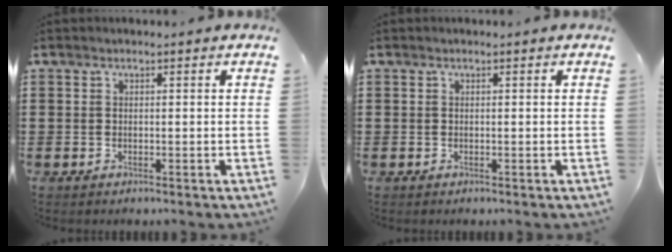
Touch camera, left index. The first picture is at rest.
{"total": 0.0}